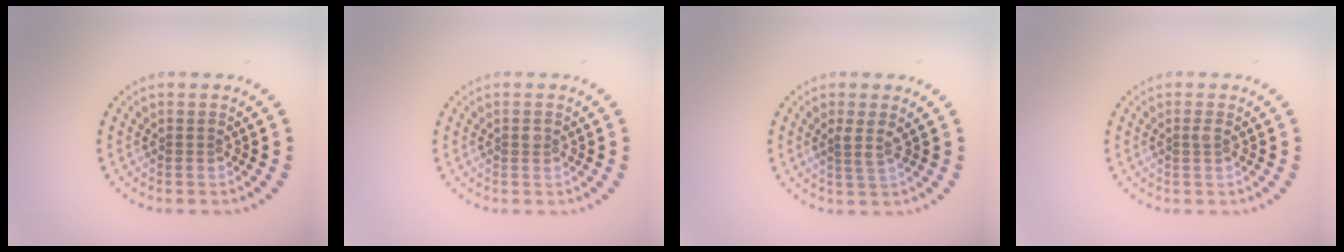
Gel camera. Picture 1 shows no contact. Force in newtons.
{"total": 0.8, "press": 0.8, "slide": 0.2}
{"total": 1.6, "press": 1.2, "slide": 1.0}
{"total": 0.6, "press": 0.5, "slide": 0.3}